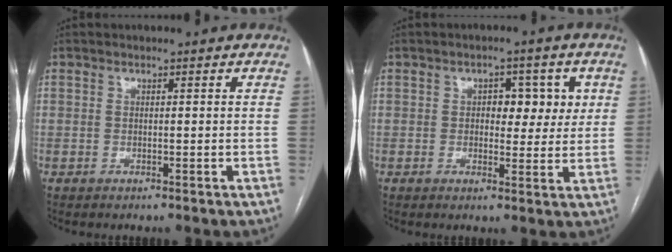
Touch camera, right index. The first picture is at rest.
{"total": 5.7, "force": [1.3, 3.4, 4.4], "torque": [-0.043, 0.013, 0.018]}